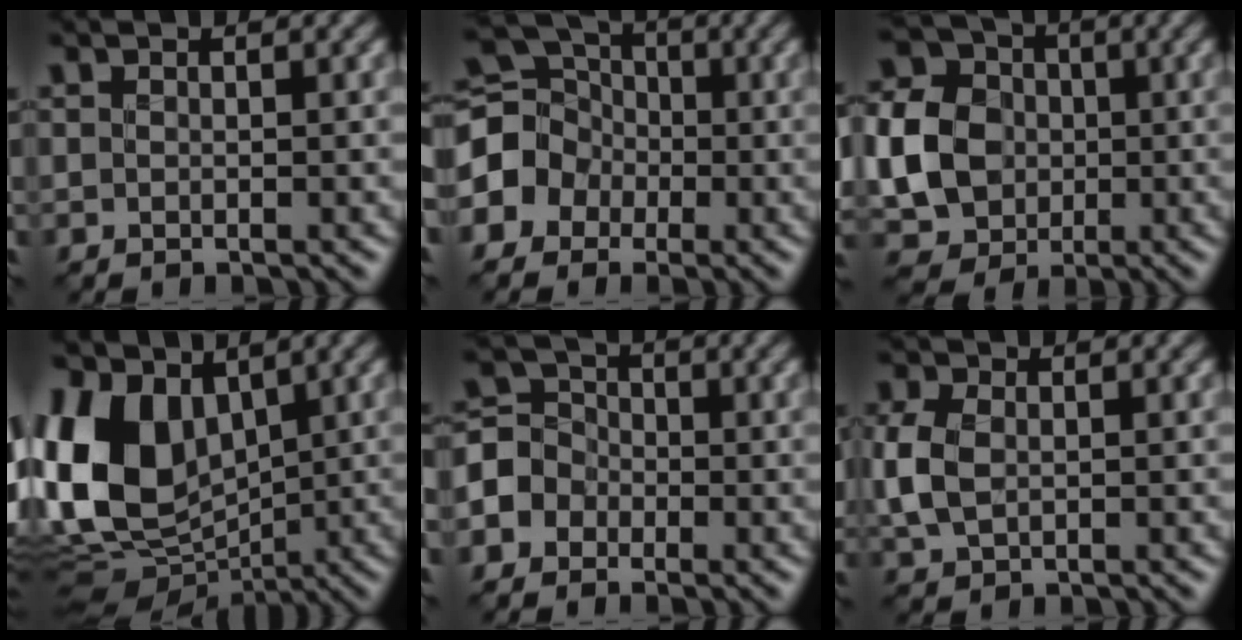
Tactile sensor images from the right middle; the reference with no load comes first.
{"total": 5.8, "force": [-1.7, 5.2, 2.1], "torque": [-0.036, -0.002, -0.059]}
{"total": 9.8, "force": [-1.2, 8.7, 4.5], "torque": [-0.108, -0.010, -0.041]}
{"total": 9.9, "force": [1.4, 6.9, 7.0], "torque": [-0.149, 0.000, 0.009]}
{"total": 3.9, "force": [-1.8, 3.4, 0.4], "torque": [0.020, 0.016, -0.059]}
{"total": 3.3, "force": [-0.3, 2.4, 2.3], "torque": [-0.059, 0.002, -0.010]}